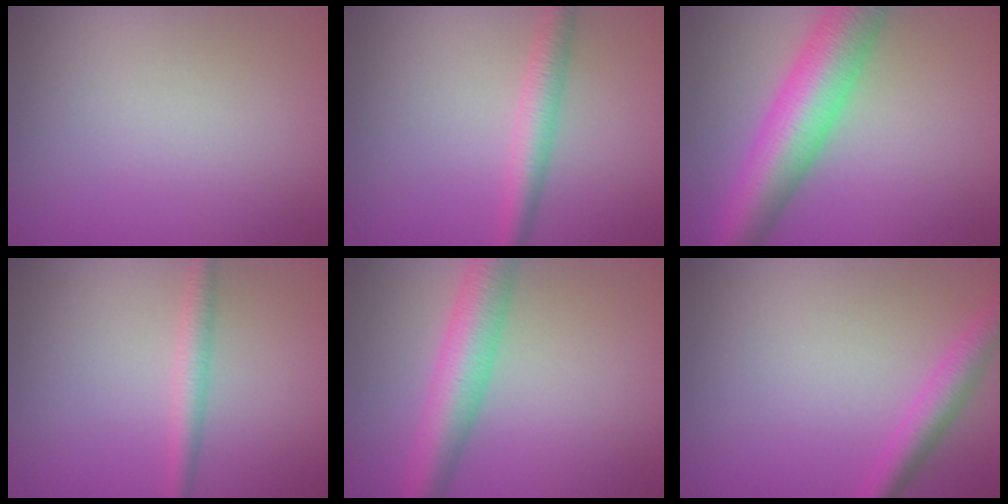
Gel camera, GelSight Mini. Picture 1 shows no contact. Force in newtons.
{"total": 3.0, "press": 3.0, "slide": 0.1}
{"total": 9.5, "press": 9.5, "slide": 0.2}
{"total": 2.2, "press": 2.2, "slide": 0.0}
{"total": 6.2, "press": 6.2, "slide": 0.2}
{"total": 2.8, "press": 2.8, "slide": 0.1}